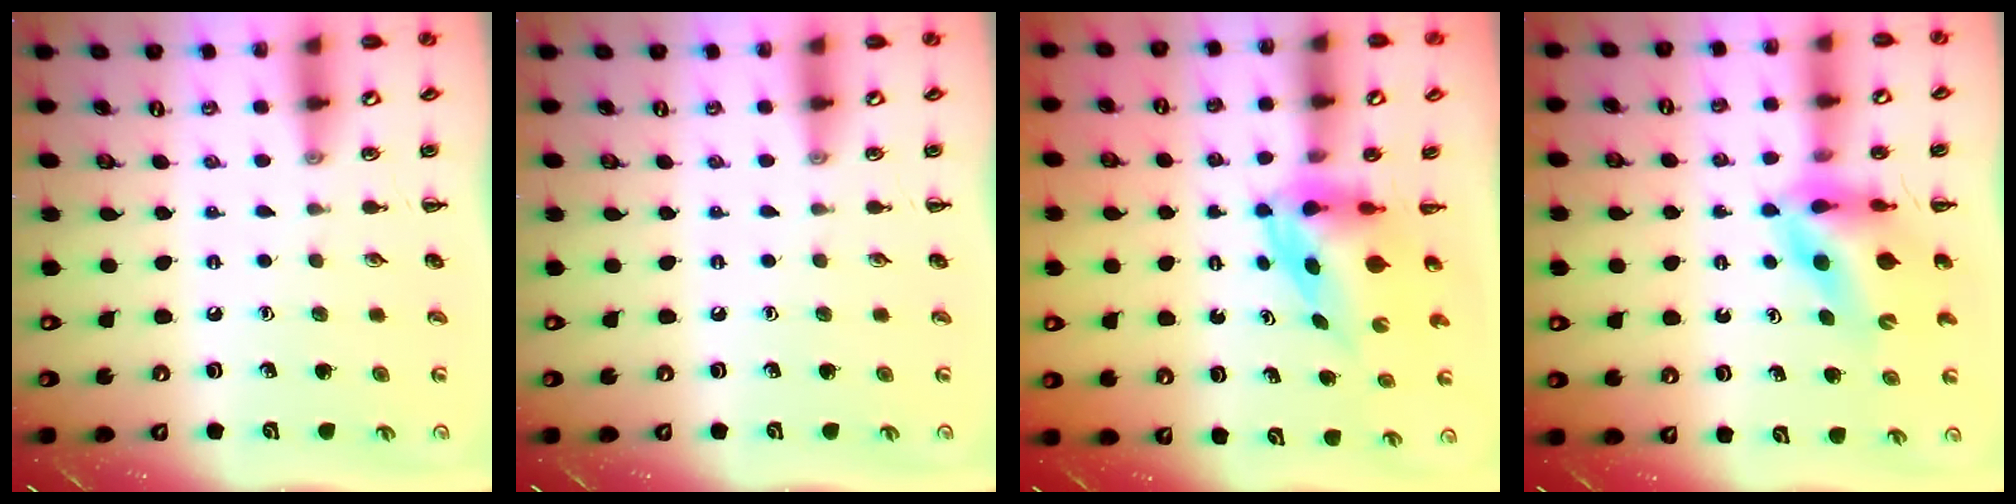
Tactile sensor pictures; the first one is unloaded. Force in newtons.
{"total": 0.0}
{"total": 3.7, "press": 3.6, "slide": 1.0}
{"total": 9.4, "press": 9.0, "slide": 2.7}